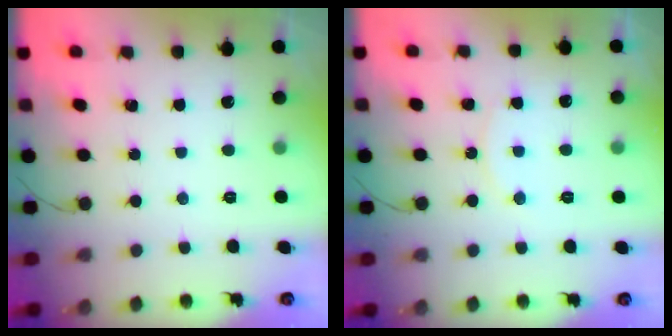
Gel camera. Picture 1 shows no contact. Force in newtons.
{"total": 6.4, "press": 6.4, "slide": 0.6}